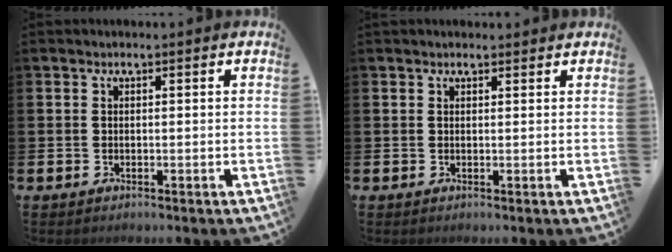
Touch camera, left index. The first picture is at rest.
{"total": 0.8, "force": [0.8, 0.3, 0.2], "torque": [0.007, -0.001, 0.012]}